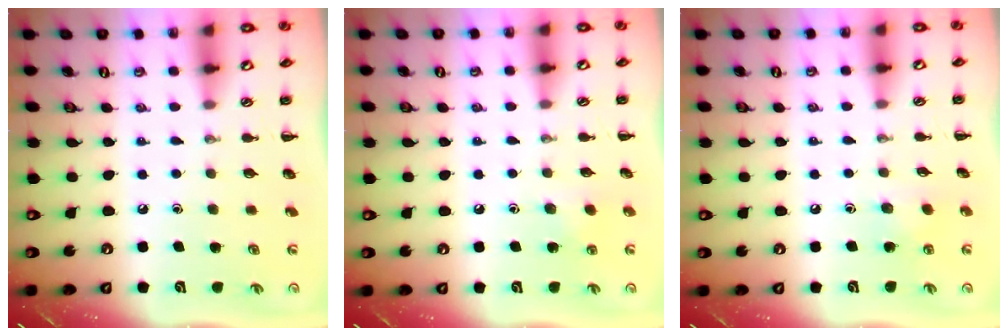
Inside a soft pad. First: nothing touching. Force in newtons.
{"total": 5.3, "press": 5.1, "slide": 1.4}
{"total": 6.0, "press": 5.9, "slide": 1.5}